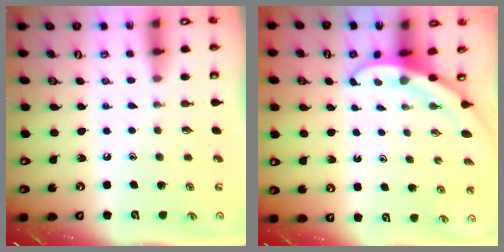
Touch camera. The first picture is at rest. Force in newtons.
{"total": 3.5, "press": 3.5, "slide": 0.1}